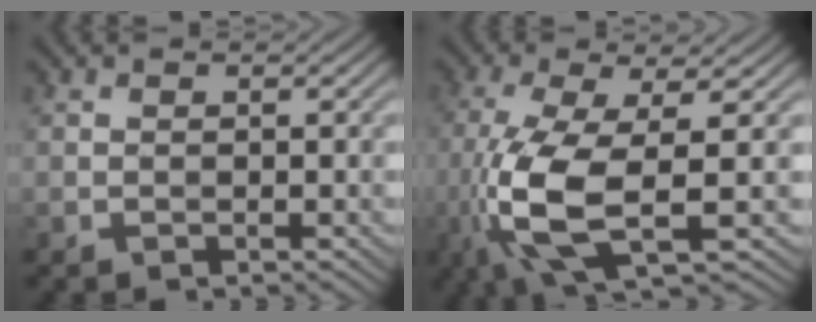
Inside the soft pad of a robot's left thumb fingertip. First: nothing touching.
{"total": 10.1, "force": [-2.3, 2.7, 9.5], "torque": [-0.210, -0.017, -0.044]}